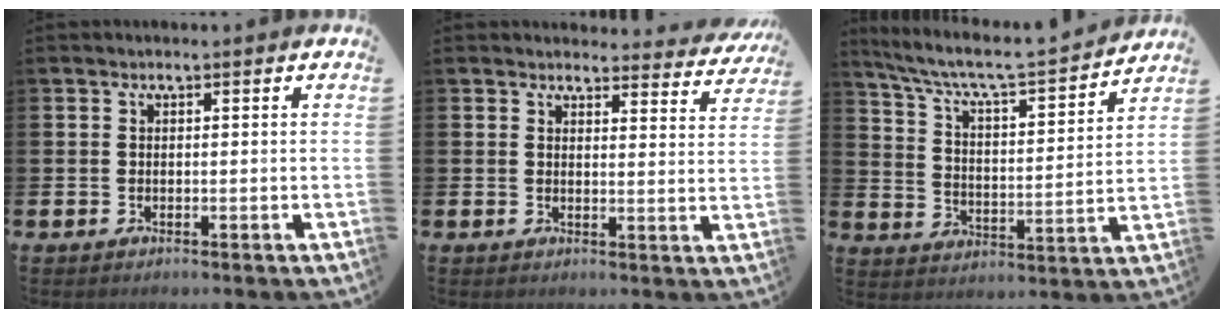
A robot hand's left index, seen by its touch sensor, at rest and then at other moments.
{"total": 3.3, "force": [3.3, 0.7, 0.1], "torque": [-0.003, -0.023, 0.056]}
{"total": 7.1, "force": [6.4, 1.0, 2.8], "torque": [-0.088, -0.048, 0.105]}